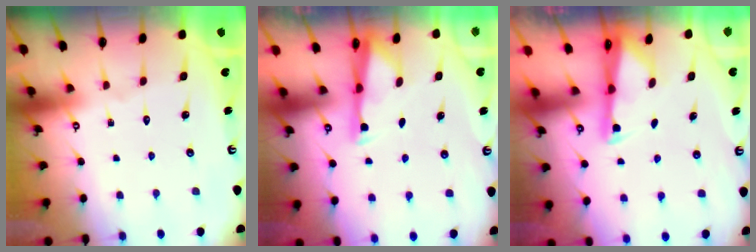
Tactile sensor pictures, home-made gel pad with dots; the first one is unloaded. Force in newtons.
{"total": 3.0, "press": 2.9, "slide": 0.5}
{"total": 1.9, "press": 1.8, "slide": 0.4}